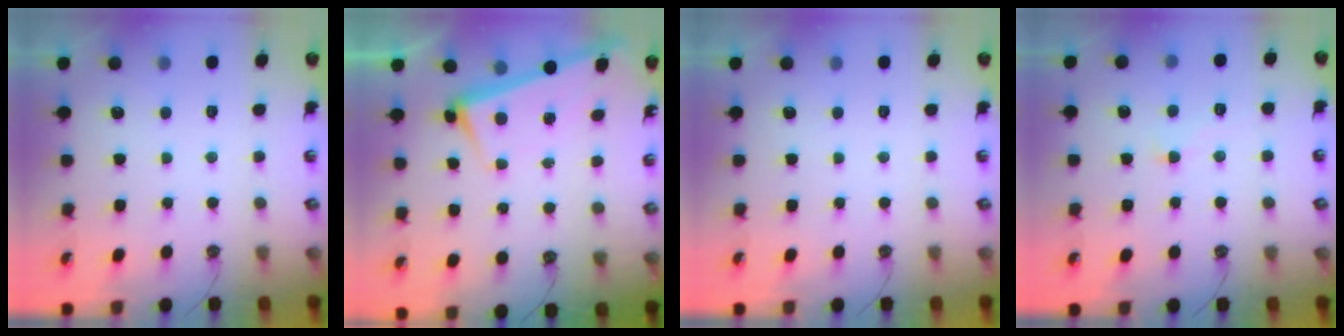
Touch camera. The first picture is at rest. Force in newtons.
{"total": 2.6, "press": 2.5, "slide": 0.7}
{"total": 0.0}
{"total": 1.2, "press": 1.2, "slide": 0.1}